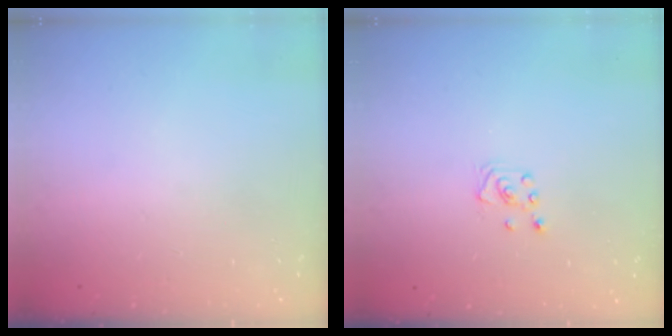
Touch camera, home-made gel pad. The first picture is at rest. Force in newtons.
{"total": 3.0, "press": 2.9, "slide": 0.3}